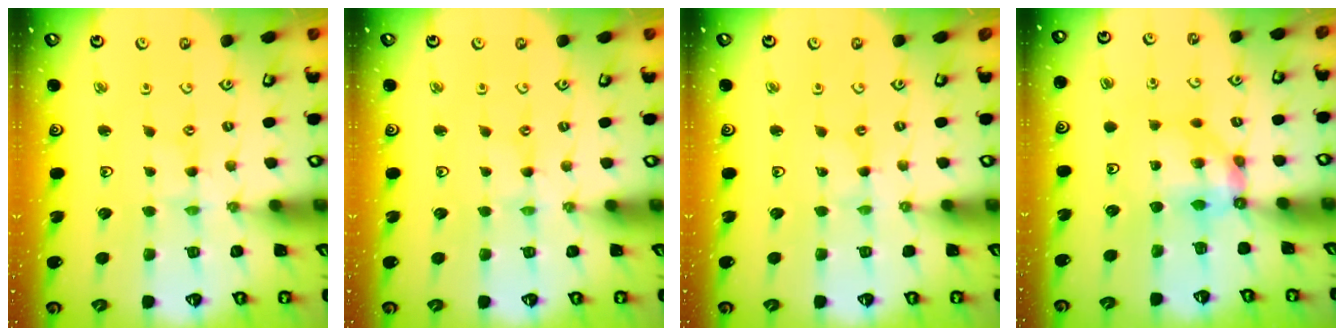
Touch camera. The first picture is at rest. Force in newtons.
{"total": 0.0}
{"total": 0.0}
{"total": 6.5, "press": 6.5, "slide": 0.2}